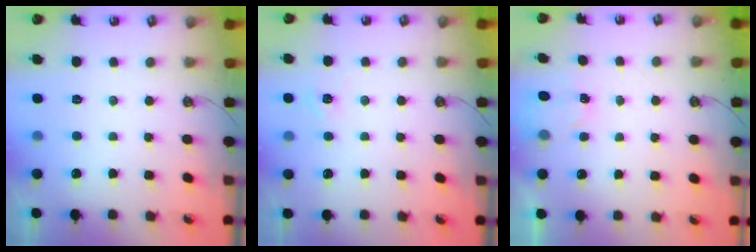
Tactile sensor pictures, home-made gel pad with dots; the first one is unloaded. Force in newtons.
{"total": 4.6, "press": 4.5, "slide": 0.6}
{"total": 1.8, "press": 1.7, "slide": 0.3}